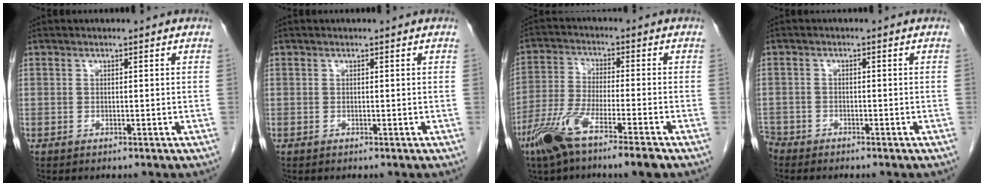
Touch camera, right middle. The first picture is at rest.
{"total": 0.0}
{"total": 10.1, "force": [-6.5, 0.6, 7.7], "torque": [-0.159, -0.020, -0.124]}
{"total": 3.0, "force": [-2.8, 1.2, 0.1], "torque": [-0.006, -0.003, -0.055]}